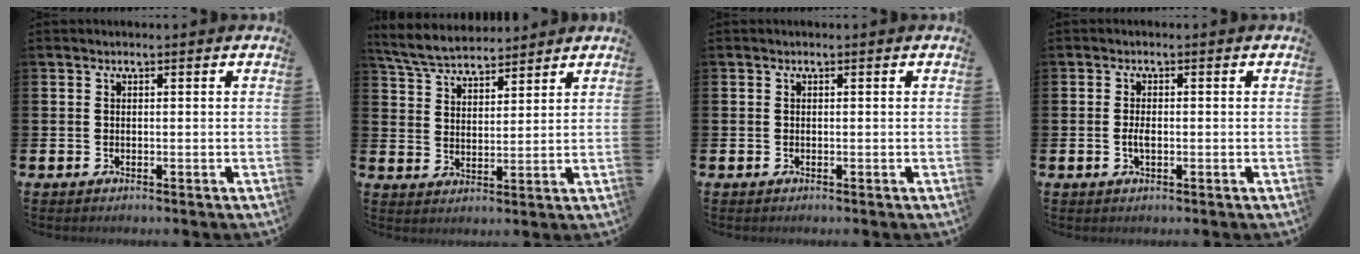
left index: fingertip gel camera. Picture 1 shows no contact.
{"total": 5.9, "force": [5.7, 1.2, 1.1], "torque": [-0.047, -0.022, 0.105]}
{"total": 0.0}
{"total": 1.7, "force": [-0.2, 0.7, 1.5], "torque": [-0.029, 0.002, -0.006]}